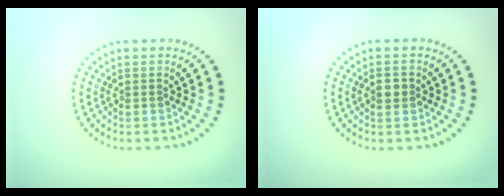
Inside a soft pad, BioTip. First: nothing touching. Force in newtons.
{"total": 1.5, "press": 1.5, "slide": 0.2}